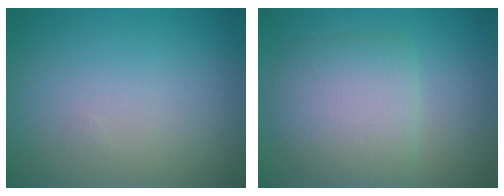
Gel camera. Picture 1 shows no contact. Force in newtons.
{"total": 4.9, "press": 4.9, "slide": 0.2}